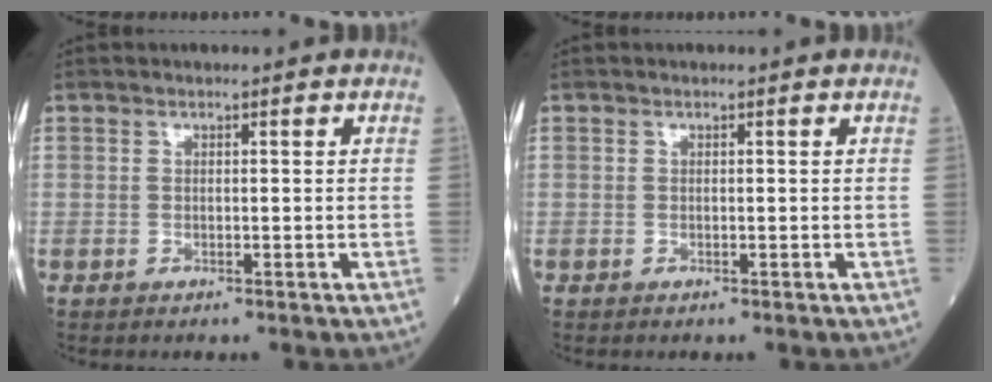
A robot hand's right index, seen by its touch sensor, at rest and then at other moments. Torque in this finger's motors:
{"motor_torque": [0.02, -0.02, 0.00, -0.01]}